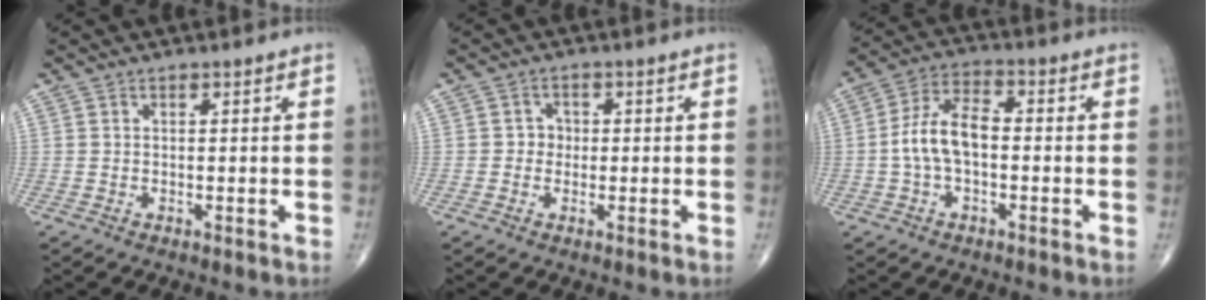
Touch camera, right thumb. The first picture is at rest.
{"total": 2.3, "force": [-0.1, 2.1, 0.8], "torque": [0.008, 0.008, -0.008]}
{"total": 9.0, "force": [-1.0, 4.8, 7.5], "torque": [-0.147, 0.031, -0.026]}